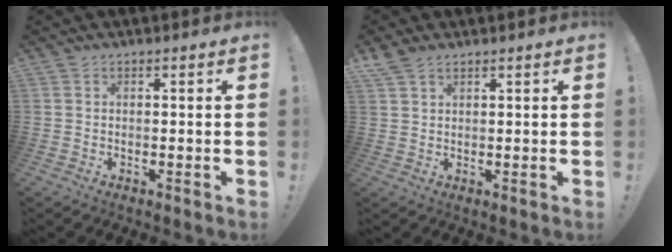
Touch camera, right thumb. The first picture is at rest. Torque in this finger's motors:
{"motor_torque": [0.02, 0.01, 0.10, 0.05, 0.11]}